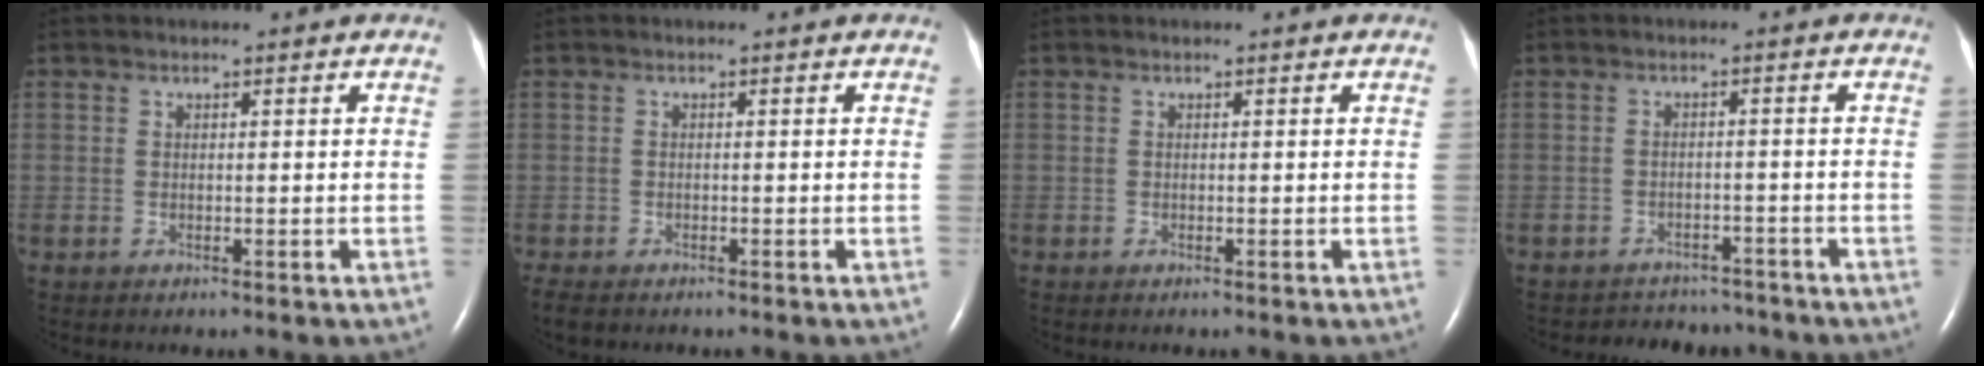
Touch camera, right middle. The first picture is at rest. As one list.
[{"total": 3.0, "force": [-2.4, 1.2, 1.4], "torque": [-0.028, -0.009, -0.034]}, {"total": 0.0}, {"total": 6.7, "force": [-6.2, 2.7, -0.1], "torque": [0.002, 0.013, -0.075]}]